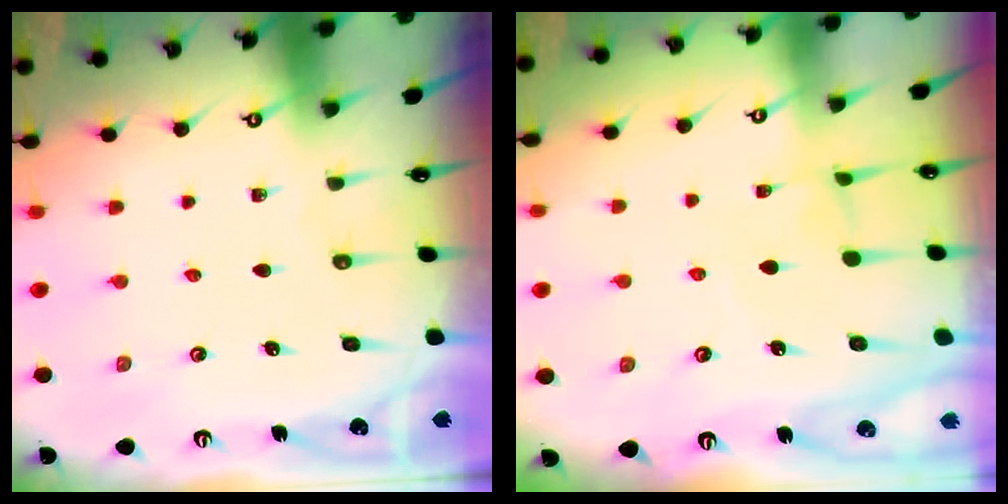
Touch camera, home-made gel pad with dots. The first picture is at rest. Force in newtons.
{"total": 1.7, "press": 1.7, "slide": 0.3}